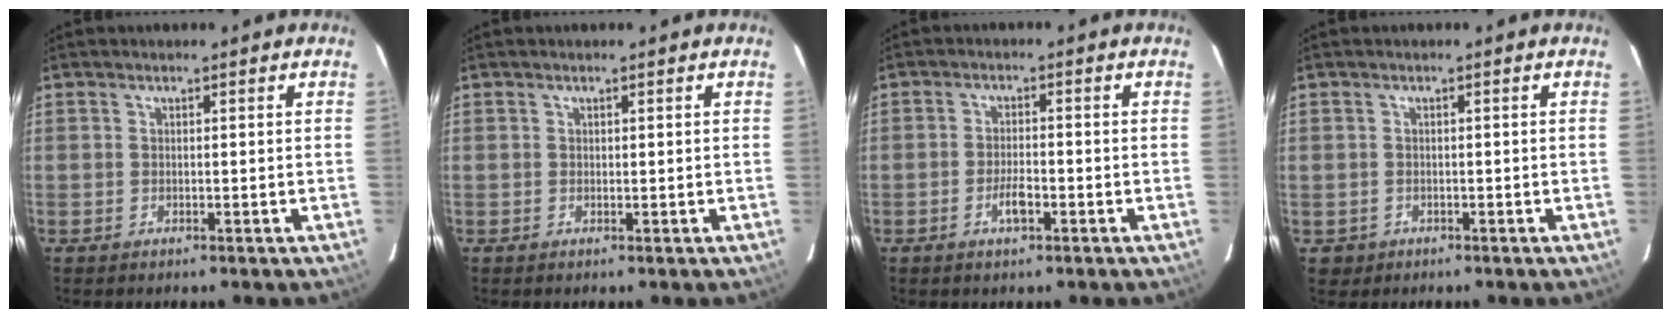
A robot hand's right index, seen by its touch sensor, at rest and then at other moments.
{"total": 0.0}
{"total": 3.1, "force": [-1.4, 0.8, 2.6], "torque": [-0.051, 0.001, -0.025]}
{"total": 2.1, "force": [-0.7, 1.9, 0.0], "torque": [0.002, 0.007, -0.007]}